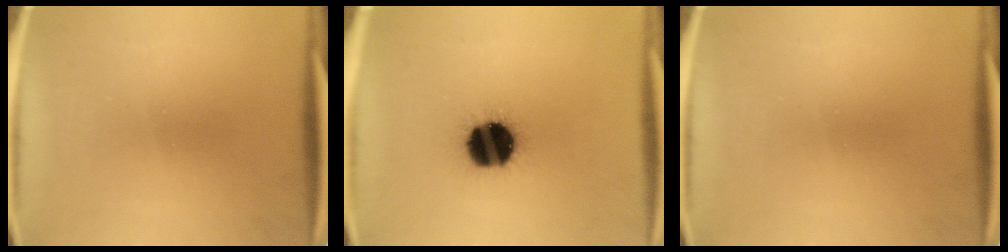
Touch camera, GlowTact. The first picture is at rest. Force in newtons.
{"total": 17.7}
{"total": 0.0}